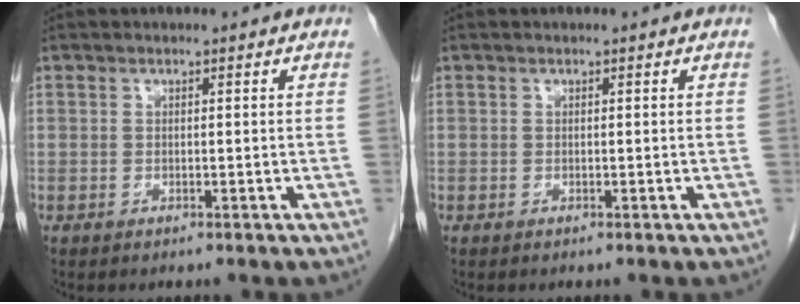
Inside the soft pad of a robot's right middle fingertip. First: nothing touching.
{"total": 0.0}